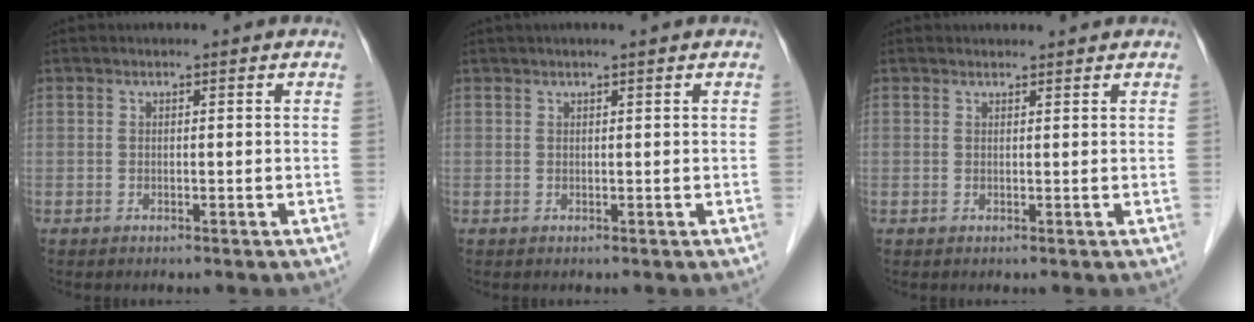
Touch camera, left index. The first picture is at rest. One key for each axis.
{"total": 1.7, "fx": 1.3, "fy": -0.2, "fz": 1.1, "tx": -0.016, "ty": 0.014, "tz": 0.024}
{"total": 1.5, "fx": 1.4, "fy": 0.2, "fz": 0.1, "tx": -0.011, "ty": 0.007, "tz": 0.023}